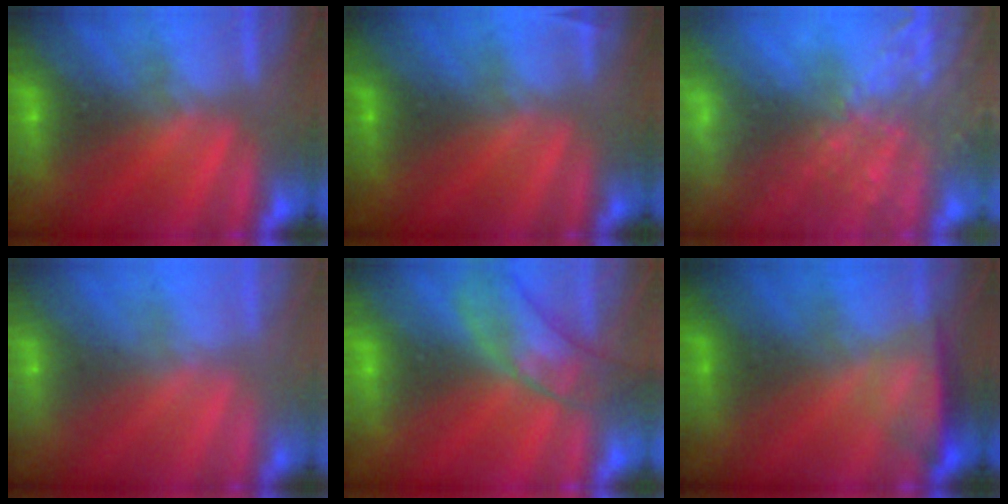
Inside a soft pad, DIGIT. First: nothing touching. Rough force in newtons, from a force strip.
{"total": 2.3}
{"total": 8.3}
{"total": 2.7}
{"total": 3.7}
{"total": 3.8}